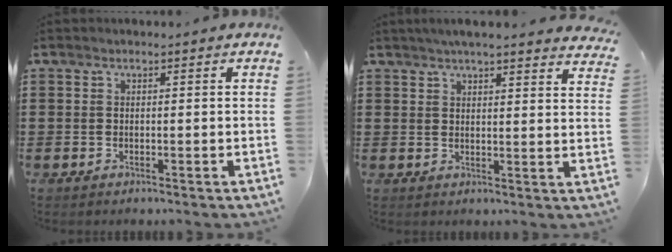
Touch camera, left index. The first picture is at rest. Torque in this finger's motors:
{"motor_torque": [2.14, 0.00, 0.26, 0.06]}